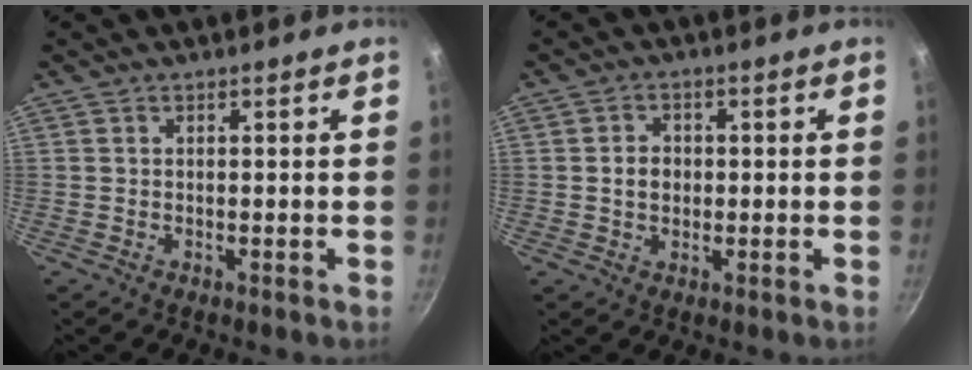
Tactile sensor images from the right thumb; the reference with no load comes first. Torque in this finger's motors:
{"motor_torque": [-0.63, -0.05, 0.20, 0.03, 0.03]}